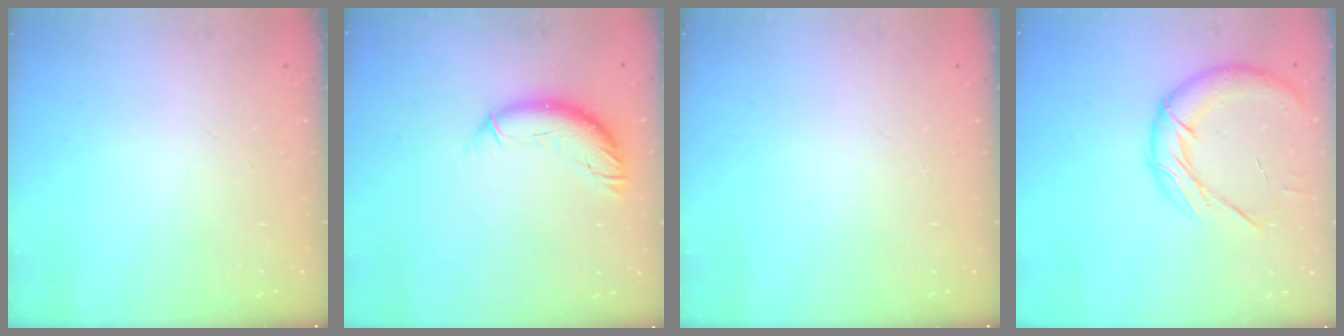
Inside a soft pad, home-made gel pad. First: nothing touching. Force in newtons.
{"total": 10.2, "press": 10.1, "slide": 0.9}
{"total": 0.0}
{"total": 15.5, "press": 15.3, "slide": 2.4}